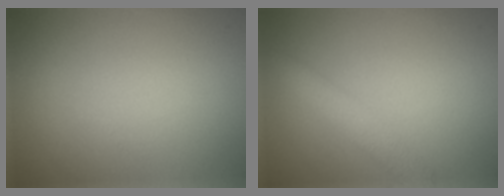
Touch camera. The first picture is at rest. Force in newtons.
{"total": 2.6, "press": 2.6, "slide": 0.2}